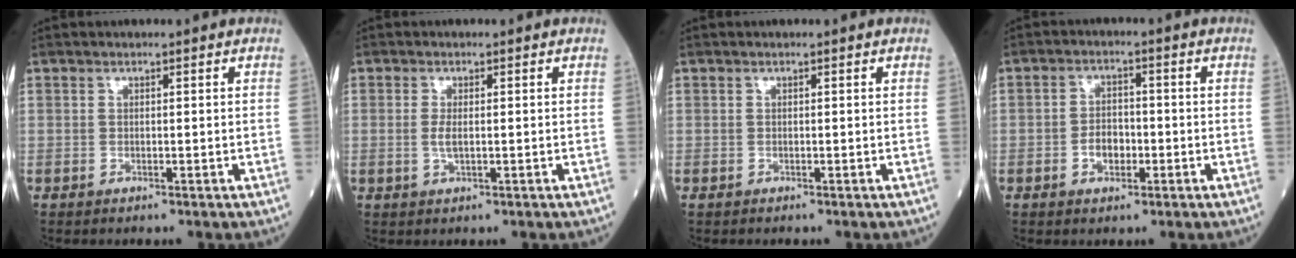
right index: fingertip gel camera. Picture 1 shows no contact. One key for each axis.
{"total": 1.9, "fx": 0.0, "fy": 0.6, "fz": 1.8, "tx": -0.042, "ty": -0.002, "tz": 0.000}
{"total": 0.0}
{"total": 3.7, "fx": -1.2, "fy": 2.3, "fz": 2.7, "tx": -0.043, "ty": 0.006, "tz": -0.020}